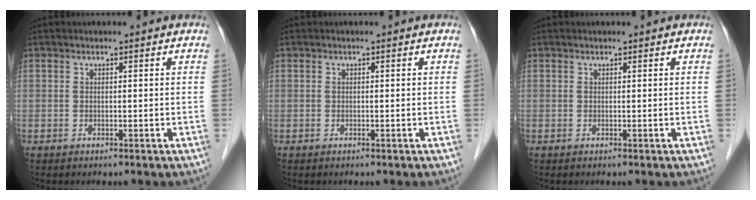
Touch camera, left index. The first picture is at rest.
{"total": 0.0}
{"total": 0.0}